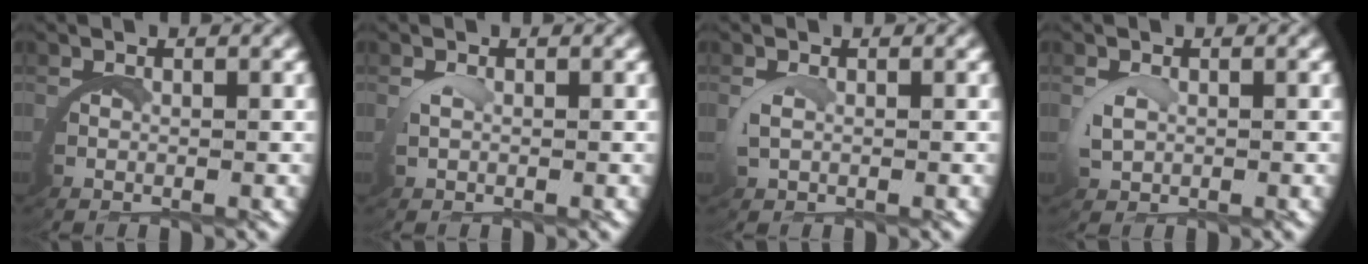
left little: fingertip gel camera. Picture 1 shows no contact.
{"total": 0.7, "force": [0.4, -0.5, 0.3], "torque": [-0.016, 0.000, 0.010]}
{"total": 0.8, "force": [0.5, 0.0, 0.7], "torque": [-0.033, -0.005, 0.011]}
{"total": 1.1, "force": [0.6, 0.4, 0.9], "torque": [-0.038, -0.006, 0.014]}